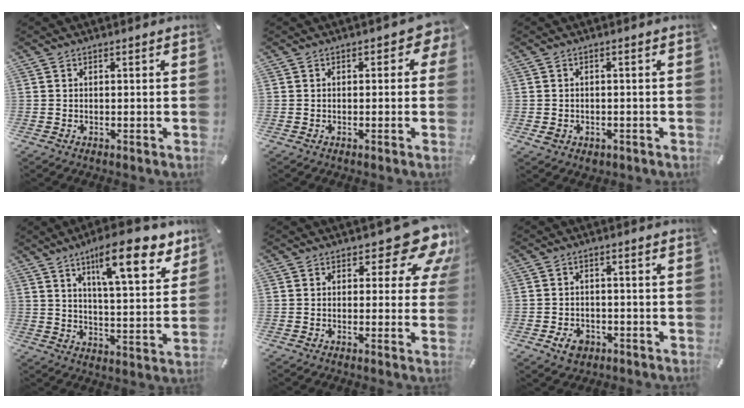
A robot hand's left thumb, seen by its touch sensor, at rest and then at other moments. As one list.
[{"total": 3.2, "force": [0.4, 2.0, 2.5], "torque": [-0.024, 0.000, 0.001]}, {"total": 2.0, "force": [-0.9, 1.7, 0.7], "torque": [-0.011, 0.004, -0.017]}, {"total": 17.3, "force": [10.2, 5.7, 12.7], "torque": [-0.183, -0.050, 0.158]}, {"total": 12.2, "force": [6.5, 5.4, 8.8], "torque": [-0.098, -0.044, 0.107]}, {"total": 4.4, "force": [-2.3, 3.3, 1.8], "torque": [-0.041, 0.008, -0.044]}]